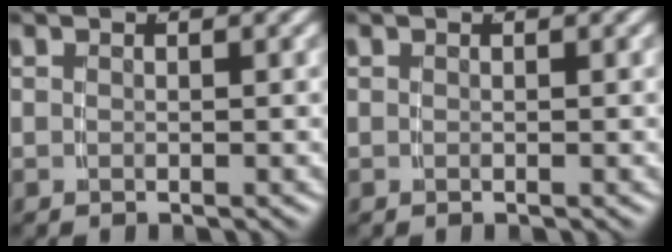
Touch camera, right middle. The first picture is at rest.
{"total": 0.0}